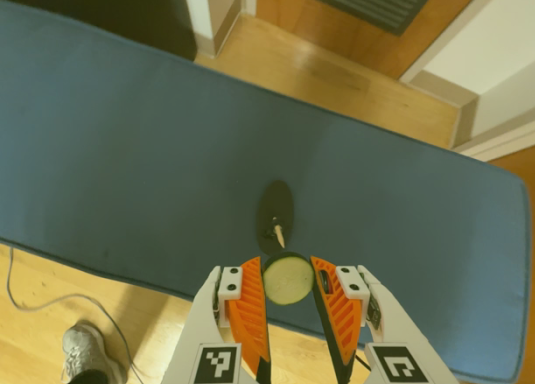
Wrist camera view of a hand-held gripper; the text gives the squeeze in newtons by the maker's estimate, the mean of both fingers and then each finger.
{"total": 7.5, "left": 7.5, "right": 7.5}